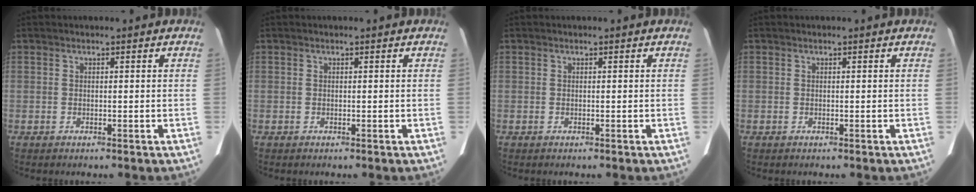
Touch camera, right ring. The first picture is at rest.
{"total": 0.0}
{"total": 0.0}
{"total": 0.0}